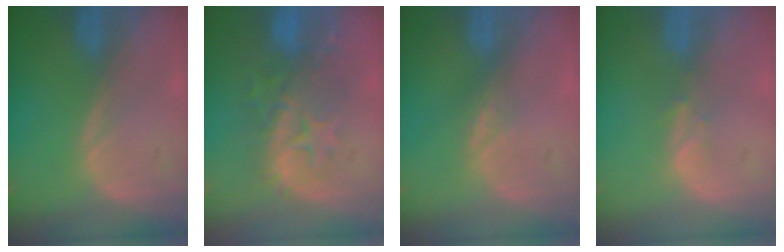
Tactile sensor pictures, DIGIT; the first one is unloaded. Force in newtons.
{"total": 9.8, "press": 8.8, "slide": 4.3}
{"total": 2.0, "press": 1.5, "slide": 1.3}
{"total": 1.4, "press": 1.2, "slide": 0.6}